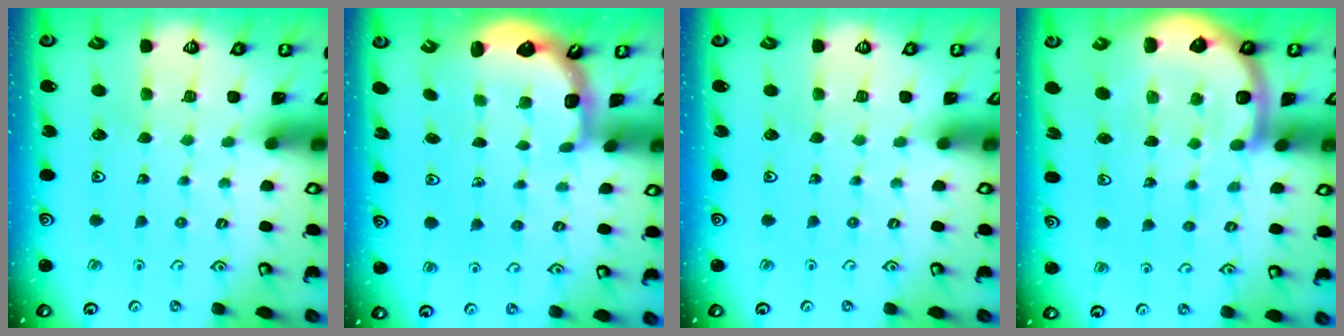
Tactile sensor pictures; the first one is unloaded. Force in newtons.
{"total": 2.6, "press": 2.3, "slide": 1.3}
{"total": 0.0}
{"total": 7.8, "press": 7.6, "slide": 1.7}